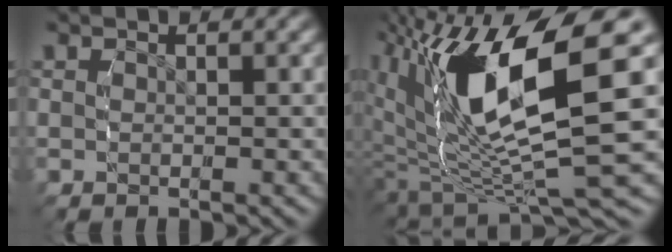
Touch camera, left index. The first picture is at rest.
{"total": 16.2, "force": [1.1, 8.8, 13.5], "torque": [-0.253, -0.013, 0.029]}